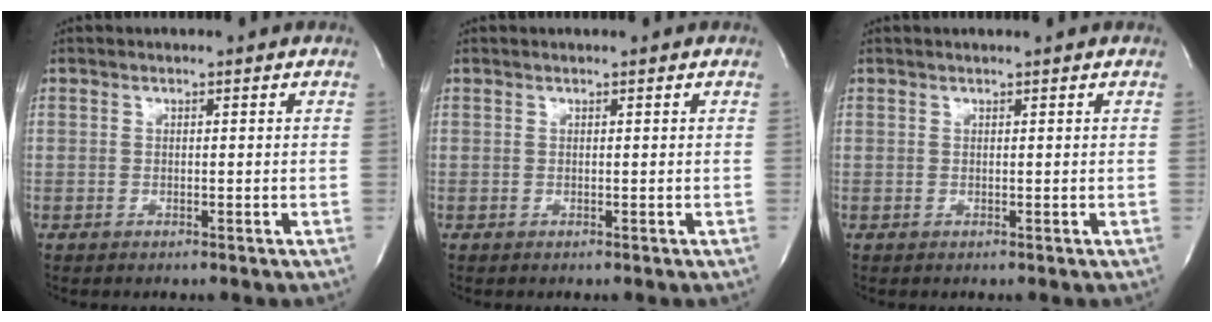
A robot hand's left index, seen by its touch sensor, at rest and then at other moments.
{"total": 0.9, "force": [0.9, -0.1, 0.4], "torque": [-0.006, 0.008, 0.016]}
{"total": 1.8, "force": [1.7, -0.1, 0.8], "torque": [-0.009, 0.013, 0.025]}